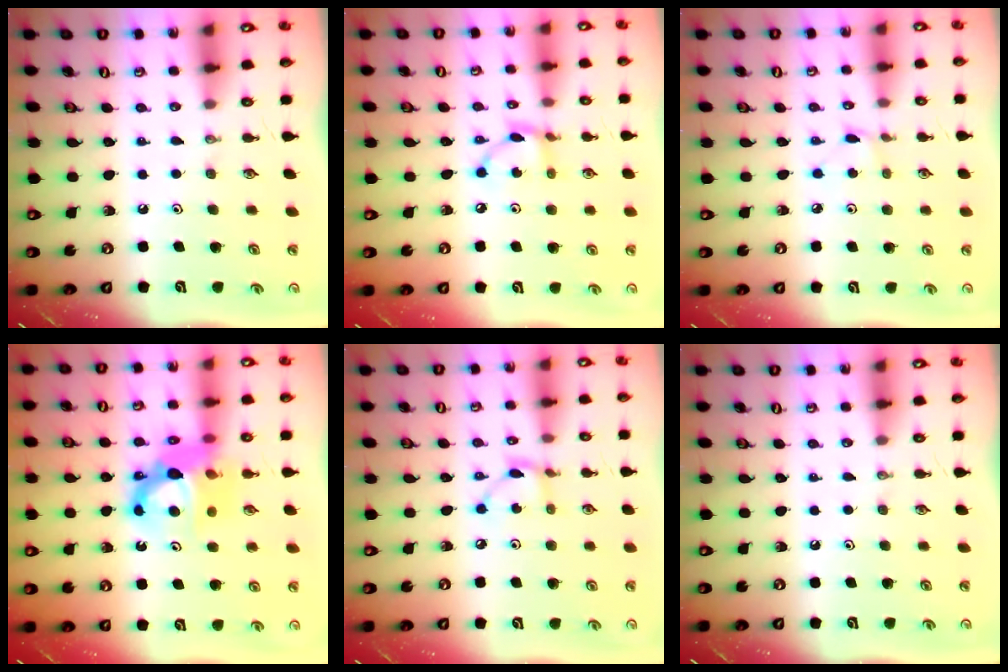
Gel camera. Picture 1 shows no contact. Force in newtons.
{"total": 6.4, "press": 6.4, "slide": 0.2}
{"total": 2.1, "press": 2.1, "slide": 0.2}
{"total": 12.1, "press": 12.0, "slide": 1.9}
{"total": 3.5, "press": 3.5, "slide": 0.1}
{"total": 0.0}